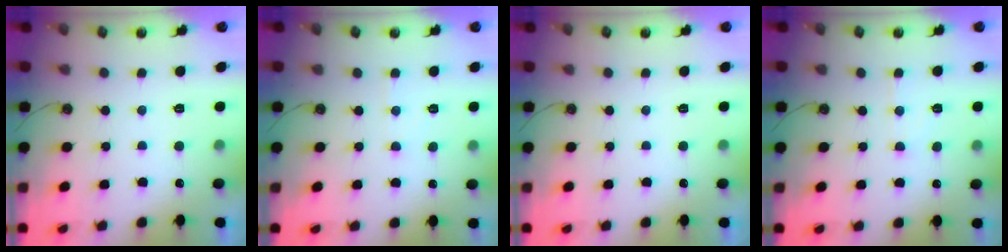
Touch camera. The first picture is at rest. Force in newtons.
{"total": 3.9, "press": 3.9, "slide": 0.6}
{"total": 0.0}
{"total": 5.4, "press": 5.4, "slide": 0.5}